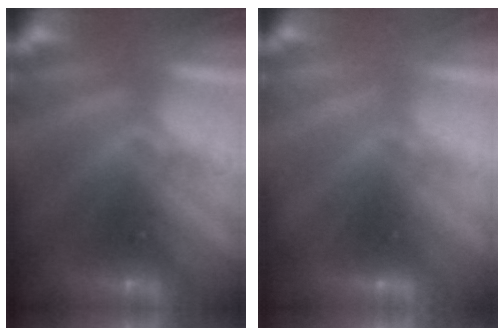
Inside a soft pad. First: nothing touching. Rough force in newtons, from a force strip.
{"total": 2.1}